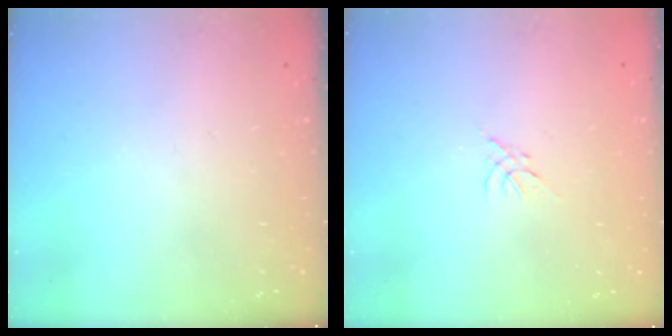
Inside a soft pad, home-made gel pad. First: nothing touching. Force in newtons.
{"total": 0.0}